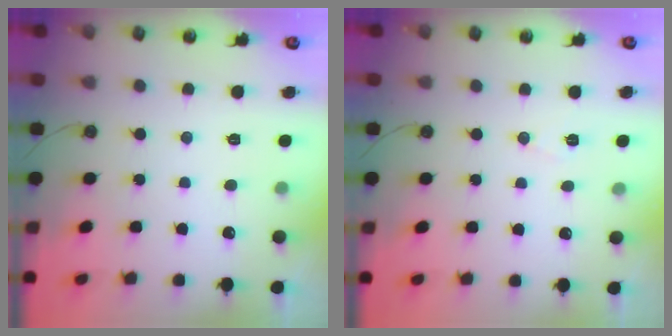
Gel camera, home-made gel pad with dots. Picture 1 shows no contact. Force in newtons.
{"total": 5.9, "press": 3.8, "slide": 4.5}